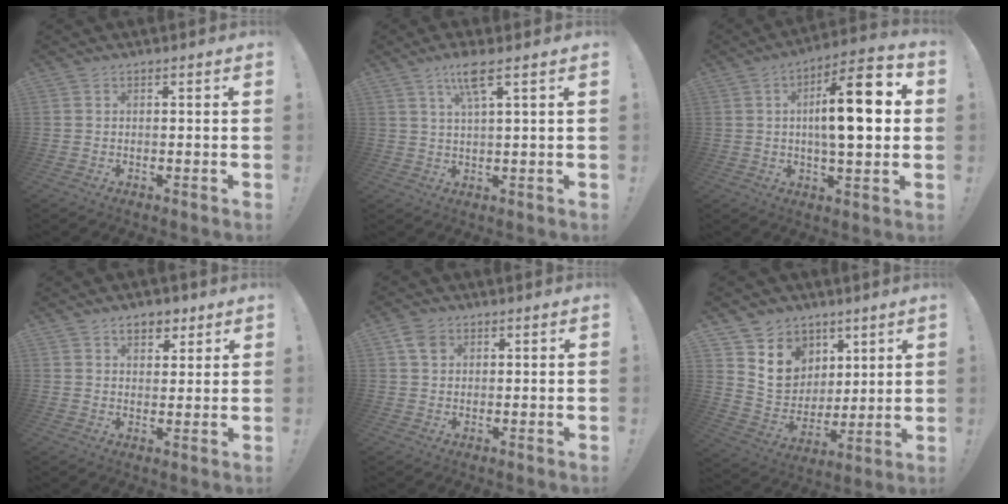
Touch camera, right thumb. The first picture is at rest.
{"total": 6.6, "force": [3.5, 0.9, 5.5], "torque": [-0.099, -0.001, 0.055]}
{"total": 16.4, "force": [1.7, 5.1, 15.4], "torque": [-0.250, 0.005, 0.016]}
{"total": 6.4, "force": [3.8, 4.1, 3.1], "torque": [-0.035, -0.009, 0.067]}
{"total": 4.1, "force": [1.7, 3.1, 2.1], "torque": [-0.037, 0.004, 0.035]}
{"total": 12.4, "force": [6.6, 10.1, 2.5], "torque": [-0.036, -0.053, 0.139]}